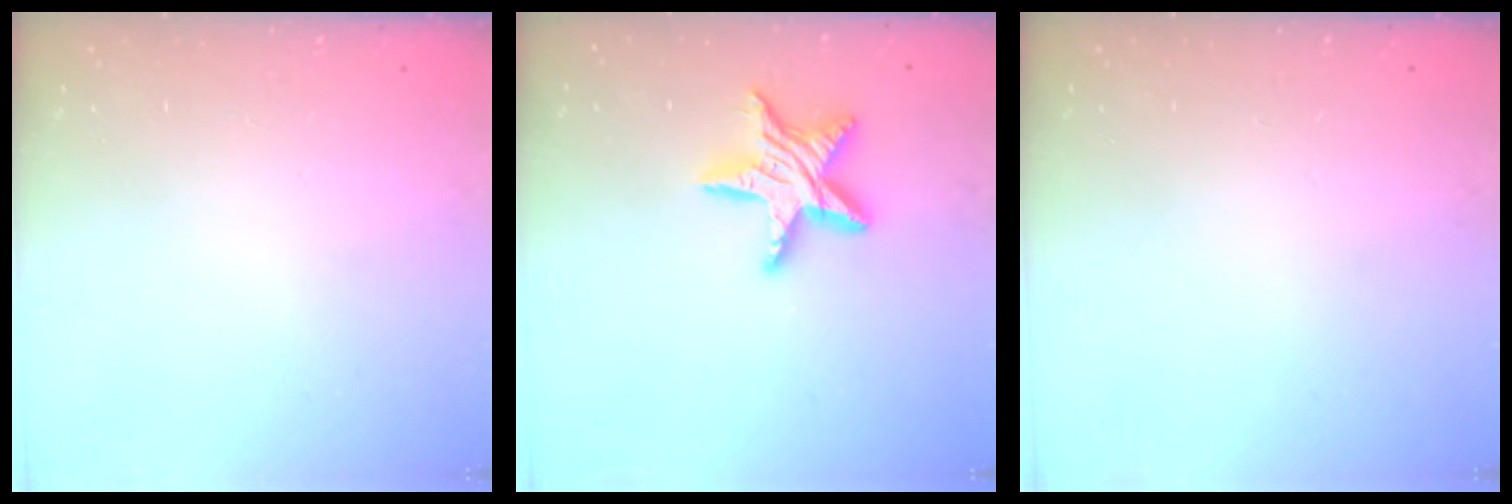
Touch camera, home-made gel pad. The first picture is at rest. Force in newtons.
{"total": 13.2, "press": 13.2, "slide": 0.6}
{"total": 0.0}